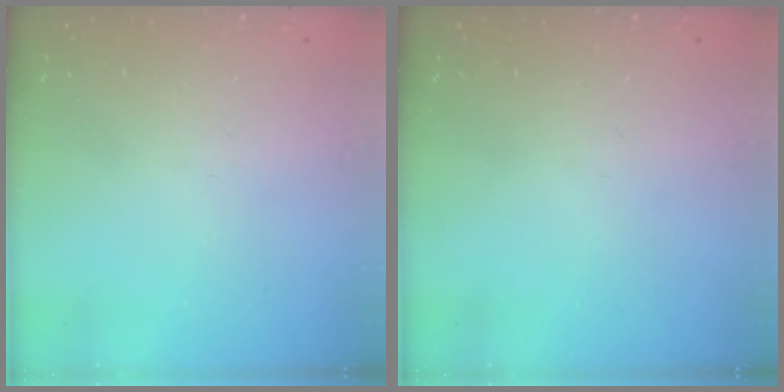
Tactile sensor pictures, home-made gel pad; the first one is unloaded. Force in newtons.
{"total": 0.0}